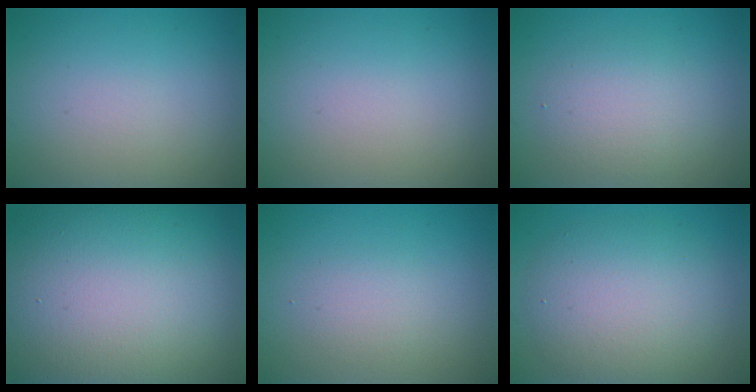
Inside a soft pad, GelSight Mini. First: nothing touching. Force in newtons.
{"total": 0.0}
{"total": 3.2, "press": 3.2, "slide": 0.3}
{"total": 20.8, "press": 20.8, "slide": 1.5}
{"total": 1.6, "press": 1.6, "slide": 0.1}
{"total": 6.3, "press": 6.2, "slide": 0.8}